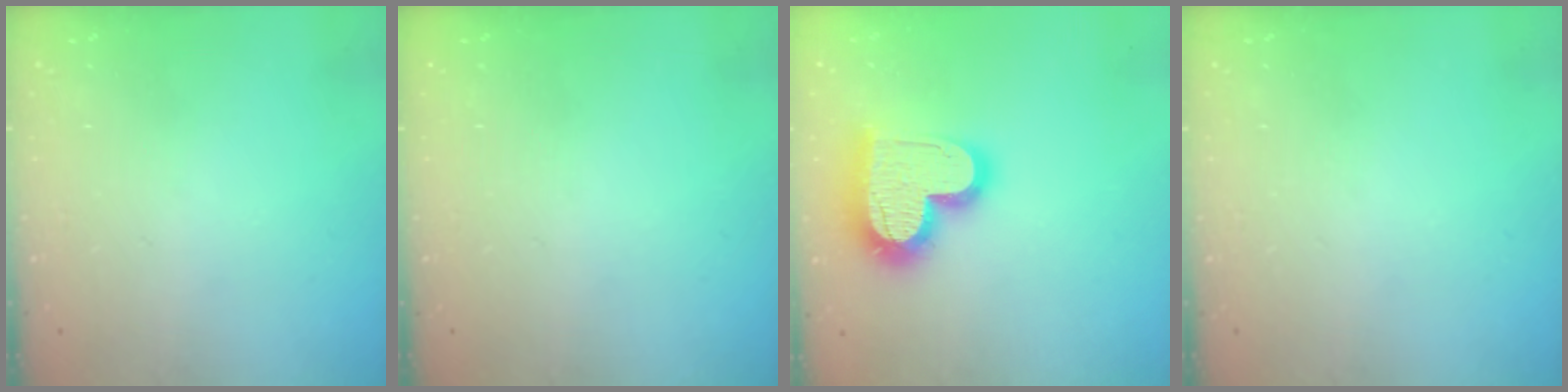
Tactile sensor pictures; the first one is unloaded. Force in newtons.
{"total": 0.0}
{"total": 20.0, "press": 19.9, "slide": 1.4}
{"total": 0.0}